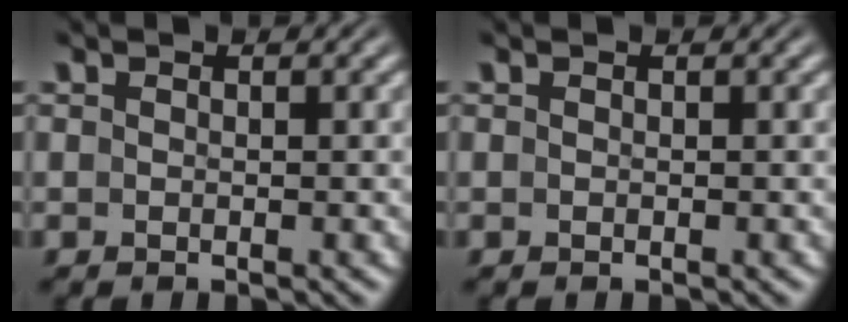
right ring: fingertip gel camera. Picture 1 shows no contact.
{"total": 0.0}